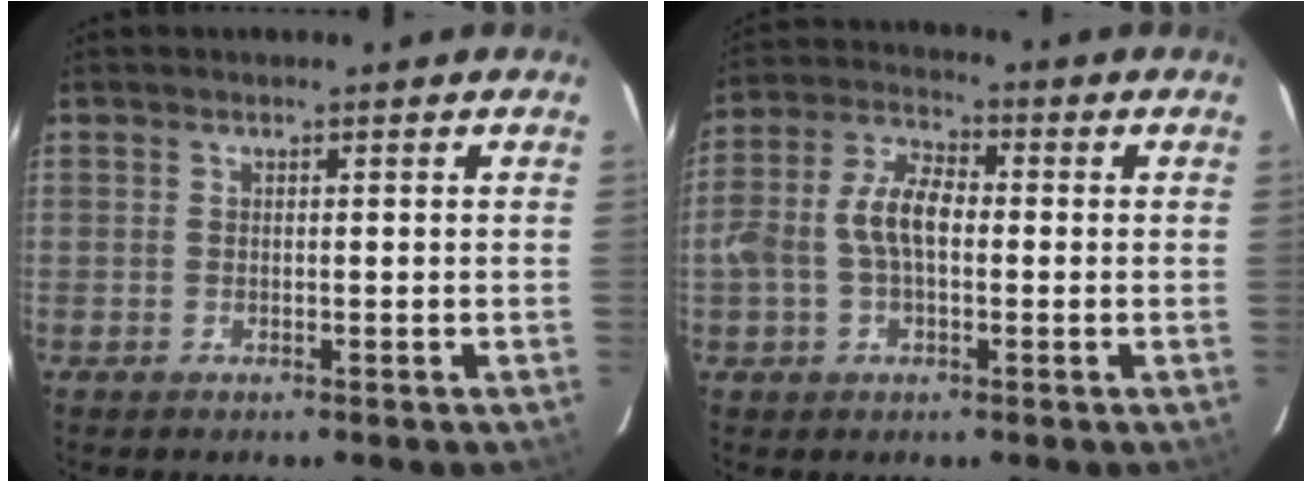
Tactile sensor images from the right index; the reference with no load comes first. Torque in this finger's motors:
{"motor_torque": [0.51, -0.29, 0.36, 0.12]}